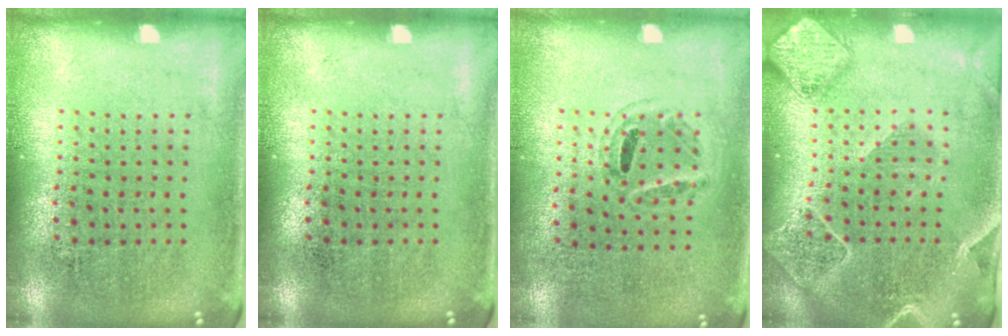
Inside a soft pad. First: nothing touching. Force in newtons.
{"total": 0.0}
{"total": 1.0, "press": 0.8, "slide": 0.6}
{"total": 2.3, "press": 2.1, "slide": 0.9}